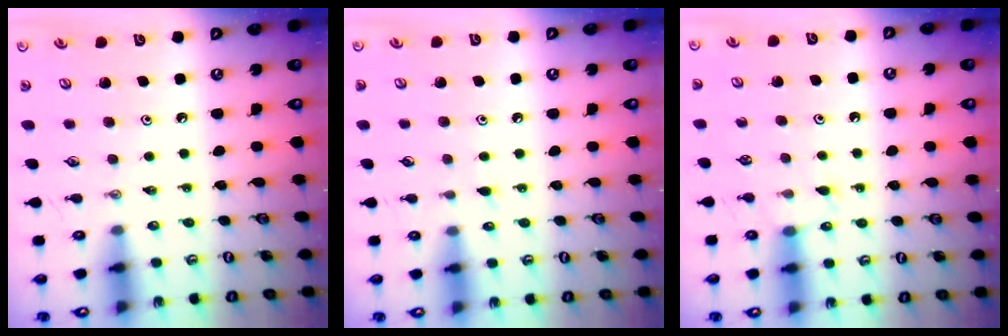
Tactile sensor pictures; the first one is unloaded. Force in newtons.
{"total": 5.9, "press": 5.8, "slide": 0.8}
{"total": 4.9, "press": 4.9, "slide": 0.6}